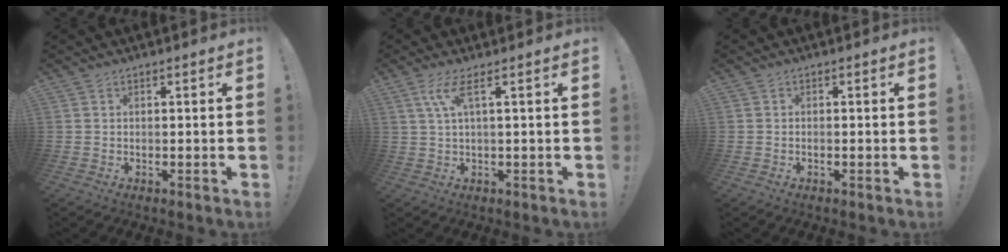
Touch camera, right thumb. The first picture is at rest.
{"total": 5.6, "force": [2.3, 0.7, 5.0], "torque": [-0.099, -0.004, 0.039]}
{"total": 0.5, "force": [-0.5, 0.0, 0.2], "torque": [-0.010, 0.001, -0.007]}